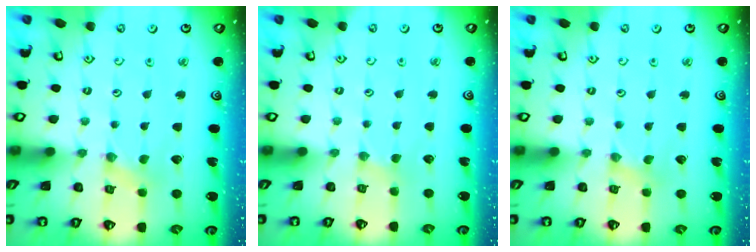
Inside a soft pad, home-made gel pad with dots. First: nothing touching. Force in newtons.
{"total": 1.0, "press": 1.0, "slide": 0.3}
{"total": 0.0}